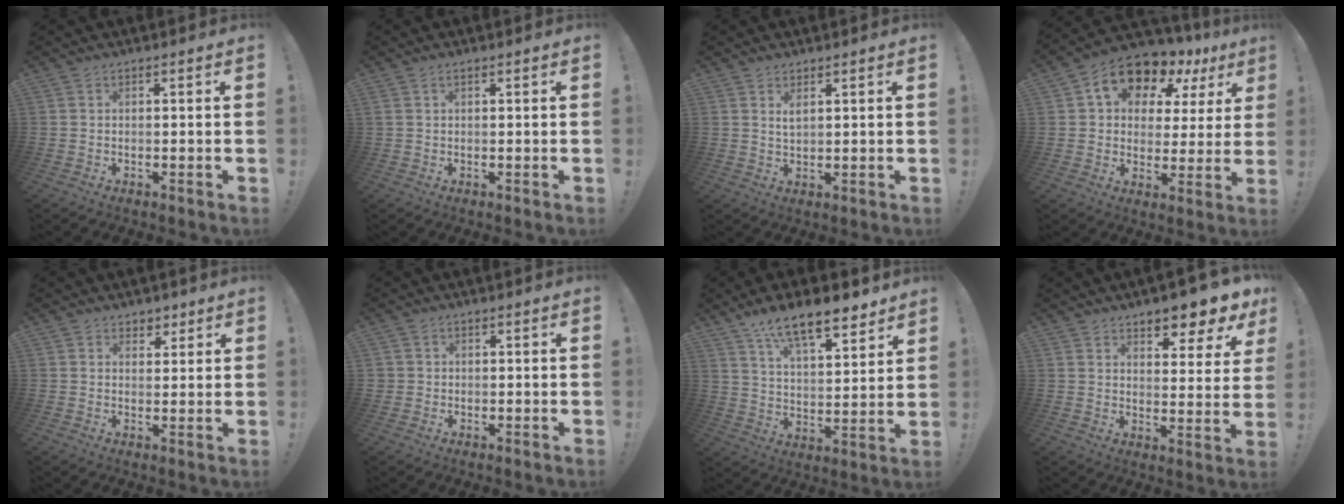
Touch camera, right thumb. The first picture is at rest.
{"total": 1.2, "force": [0.7, 0.6, 0.8], "torque": [-0.018, 0.003, 0.013]}
{"total": 2.3, "force": [1.5, 0.7, 1.5], "torque": [-0.017, -0.010, 0.025]}
{"total": 12.9, "force": [8.4, 7.4, 6.2], "torque": [-0.107, -0.059, 0.149]}
{"total": 3.9, "force": [2.6, 2.9, 0.6], "torque": [0.003, -0.013, 0.046]}
{"total": 1.6, "force": [0.3, 1.6, 0.2], "torque": [0.004, 0.001, 0.006]}
{"total": 13.9, "force": [10.2, 4.6, 8.2], "torque": [-0.138, -0.065, 0.178]}
{"total": 7.3, "force": [6.4, 2.2, 2.8], "torque": [-0.028, -0.063, 0.111]}